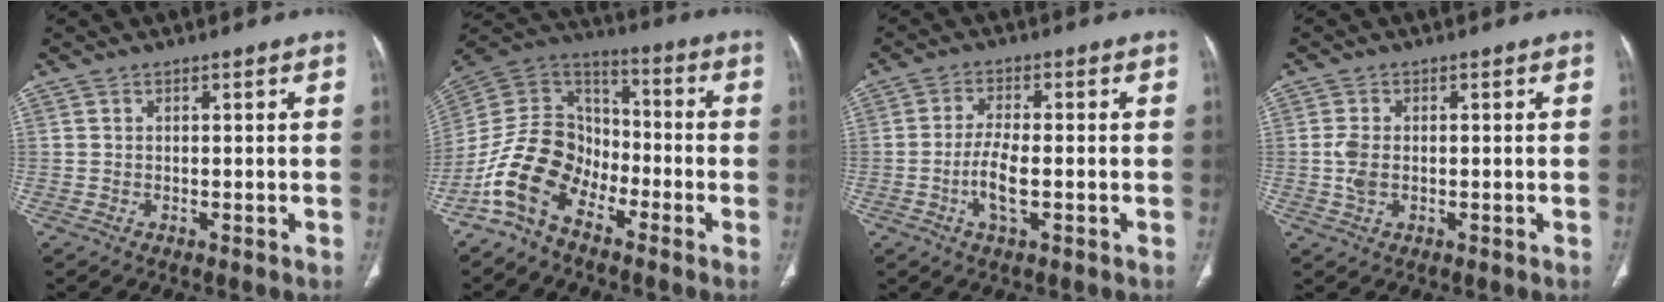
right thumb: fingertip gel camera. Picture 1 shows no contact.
{"total": 13.7, "force": [-7.8, 8.7, 7.1], "torque": [-0.122, 0.070, -0.168]}
{"total": 5.7, "force": [-1.5, 1.9, 5.2], "torque": [-0.106, 0.002, -0.030]}
{"total": 3.4, "force": [-0.2, 2.1, 2.6], "torque": [-0.066, 0.005, -0.006]}